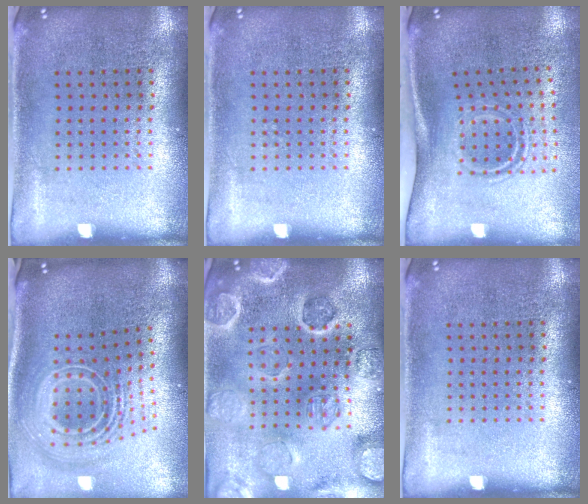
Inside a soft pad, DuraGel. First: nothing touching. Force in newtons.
{"total": 0.0}
{"total": 1.8, "press": 1.1, "slide": 1.5}
{"total": 3.0, "press": 1.9, "slide": 2.3}
{"total": 2.7, "press": 2.7, "slide": 0.2}
{"total": 0.0}